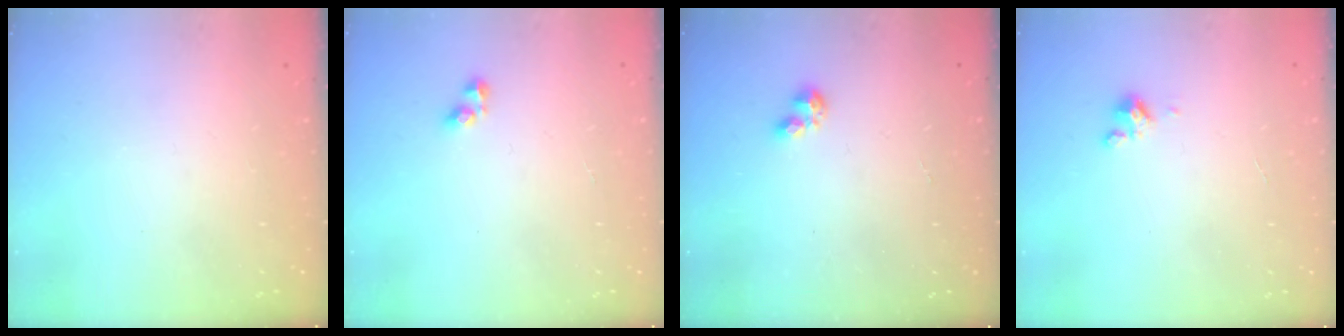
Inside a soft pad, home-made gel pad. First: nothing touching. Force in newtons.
{"total": 3.2, "press": 3.2, "slide": 0.4}
{"total": 3.3, "press": 3.3, "slide": 0.6}
{"total": 2.4, "press": 2.4, "slide": 0.2}